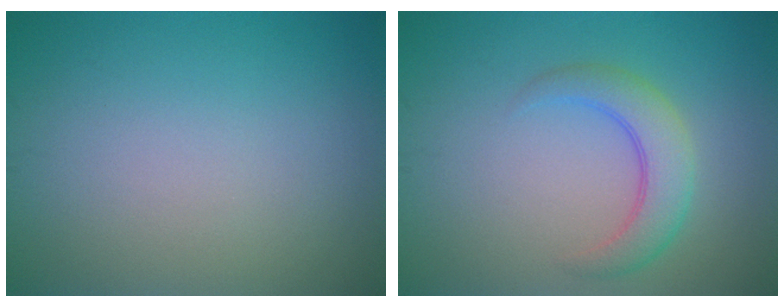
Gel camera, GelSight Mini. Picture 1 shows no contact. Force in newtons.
{"total": 3.6, "press": 3.6, "slide": 0.2}